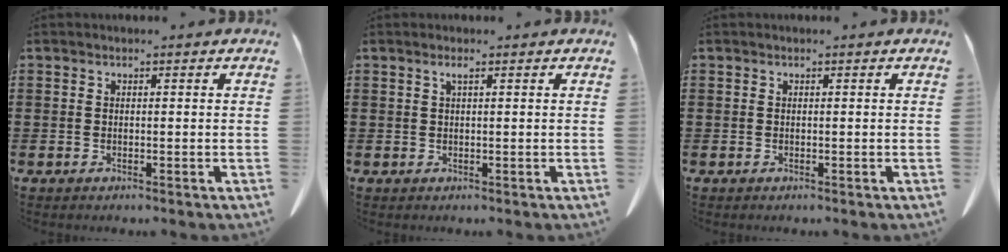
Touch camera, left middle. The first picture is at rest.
{"total": 1.0, "force": [0.5, 0.1, 0.8], "torque": [-0.018, 0.002, 0.008]}
{"total": 0.0}